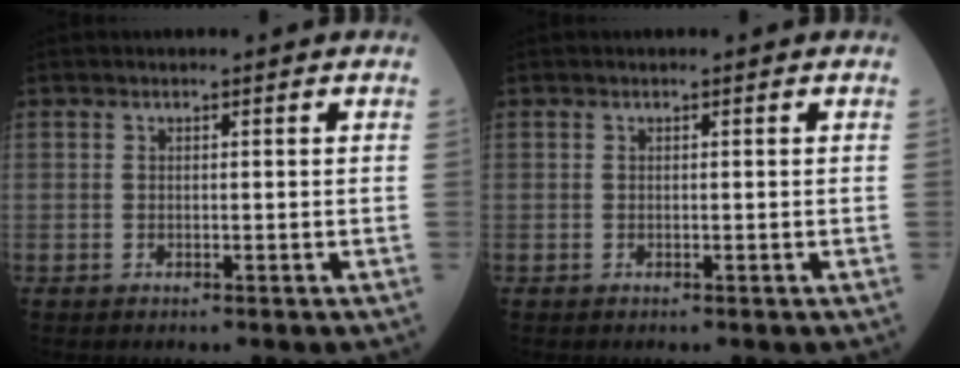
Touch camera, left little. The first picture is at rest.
{"total": 0.0}